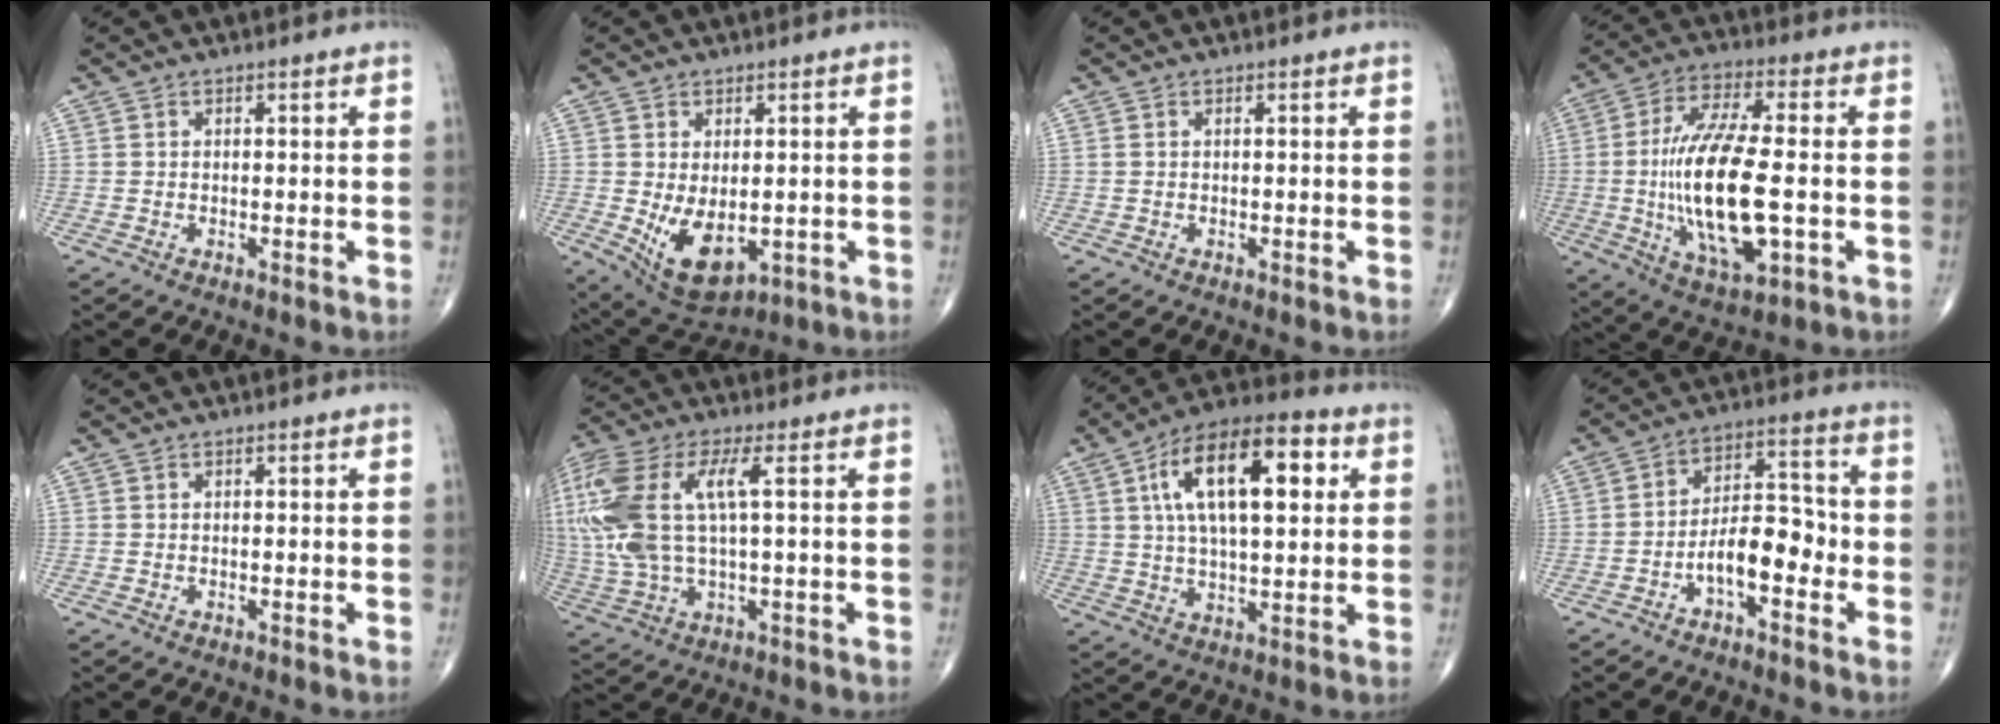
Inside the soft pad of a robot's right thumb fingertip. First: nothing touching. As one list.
[{"total": 10.0, "force": [-1.5, 5.7, 8.1], "torque": [-0.123, -0.013, -0.001]}, {"total": 0.5, "force": [0.1, 0.2, 0.5], "torque": [-0.019, 0.008, 0.006]}, {"total": 19.3, "force": [-2.0, 6.8, 18.0], "torque": [-0.352, 0.001, -0.029]}, {"total": 0.0}, {"total": 18.3, "force": [3.4, 7.0, 16.5], "torque": [-0.413, 0.018, 0.067]}, {"total": 19.0, "force": [5.3, 8.1, 16.3], "torque": [-0.257, 0.012, 0.081]}, {"total": 9.3, "force": [-3.4, 4.4, 7.4], "torque": [-0.107, 0.044, -0.063]}]